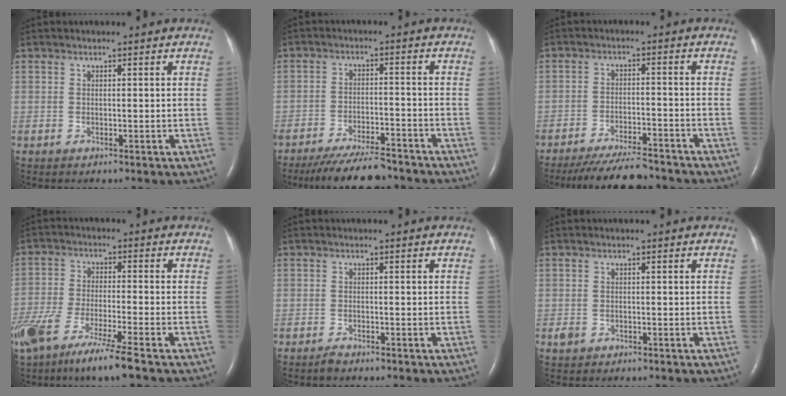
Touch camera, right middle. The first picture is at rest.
{"total": 10.9, "force": [-9.7, 1.9, 4.5], "torque": [-0.073, -0.012, -0.152]}
{"total": 10.2, "force": [-9.4, 1.4, 3.8], "torque": [-0.061, -0.013, -0.146]}
{"total": 13.7, "force": [-9.4, 0.7, 9.9], "torque": [-0.205, -0.045, -0.174]}
{"total": 0.9, "force": [-0.8, 0.2, 0.3], "torque": [-0.011, -0.002, -0.015]}
{"total": 1.0, "force": [-0.5, 0.8, 0.4], "torque": [-0.015, 0.000, -0.006]}